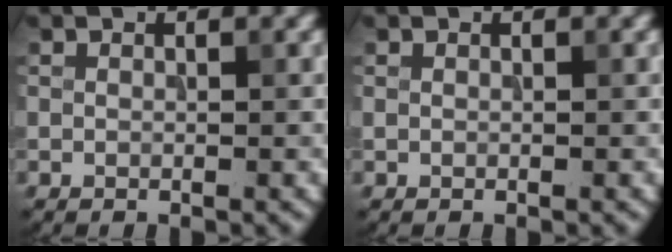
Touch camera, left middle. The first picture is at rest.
{"total": 0.0}